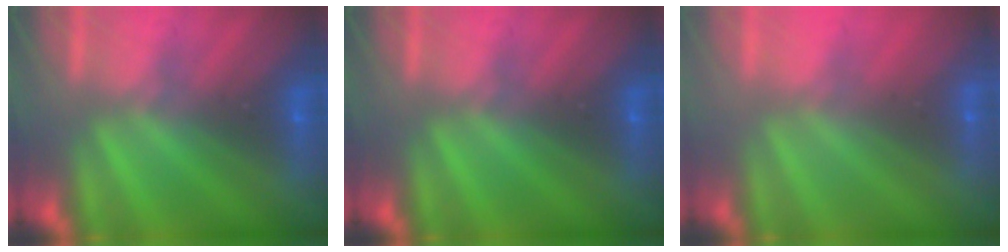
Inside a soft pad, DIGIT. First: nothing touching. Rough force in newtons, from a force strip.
{"total": 0.0}
{"total": 2.9}